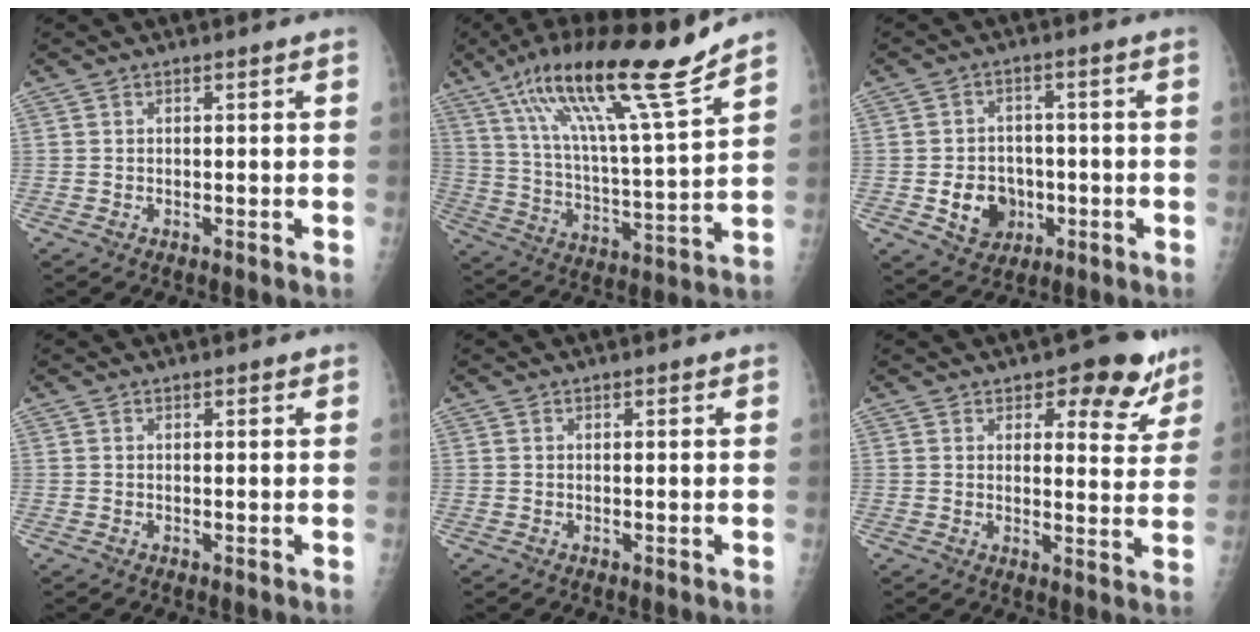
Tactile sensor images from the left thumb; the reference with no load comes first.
{"total": 20.5, "force": [14.5, 1.4, 14.5], "torque": [-0.232, -0.059, 0.254]}
{"total": 8.2, "force": [-2.1, 6.8, 4.0], "torque": [-0.033, 0.011, -0.028]}
{"total": 0.9, "force": [0.6, 0.4, 0.6], "torque": [-0.003, -0.001, 0.008]}
{"total": 0.7, "force": [0.5, 0.3, 0.4], "torque": [-0.002, -0.001, 0.006]}
{"total": 10.1, "force": [6.7, 4.8, 5.8], "torque": [-0.023, -0.035, 0.086]}